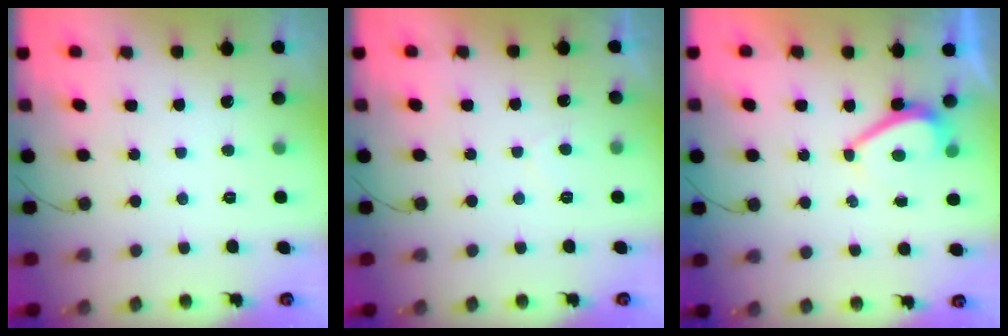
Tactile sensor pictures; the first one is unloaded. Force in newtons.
{"total": 1.7, "press": 1.5, "slide": 0.7}
{"total": 3.6, "press": 3.5, "slide": 0.6}